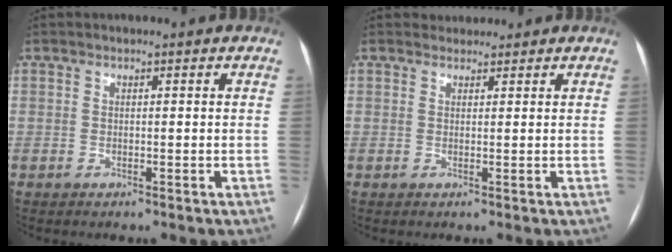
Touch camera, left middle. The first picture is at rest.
{"total": 1.3, "force": [1.1, 0.4, -0.3], "torque": [0.000, 0.007, 0.018]}